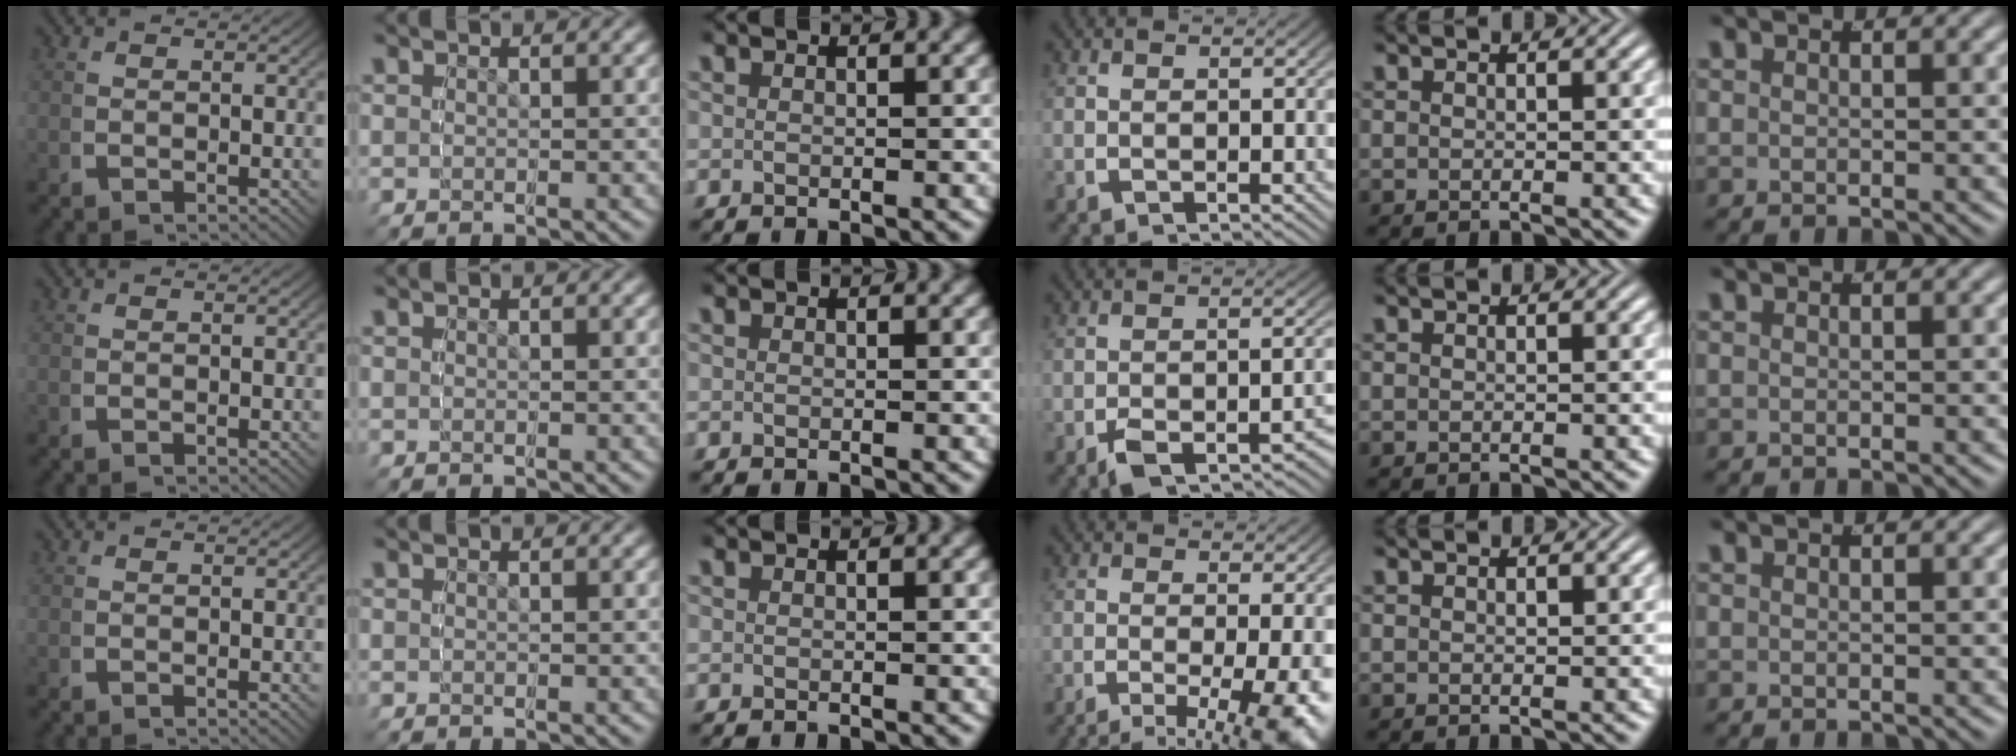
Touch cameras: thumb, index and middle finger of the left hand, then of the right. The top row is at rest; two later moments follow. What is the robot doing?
{"motion": "grasp_and_lifting", "object": "button"}